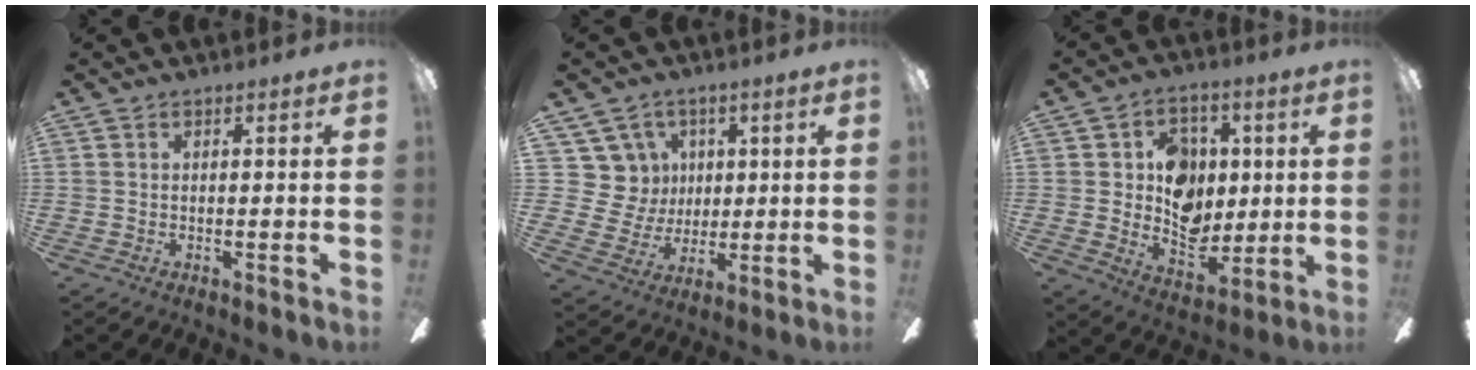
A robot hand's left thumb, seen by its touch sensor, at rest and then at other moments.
{"total": 10.1, "force": [3.9, 9.2, 1.3], "torque": [-0.041, -0.017, 0.087]}
{"total": 12.5, "force": [2.6, 10.3, 6.5], "torque": [-0.077, -0.002, 0.057]}